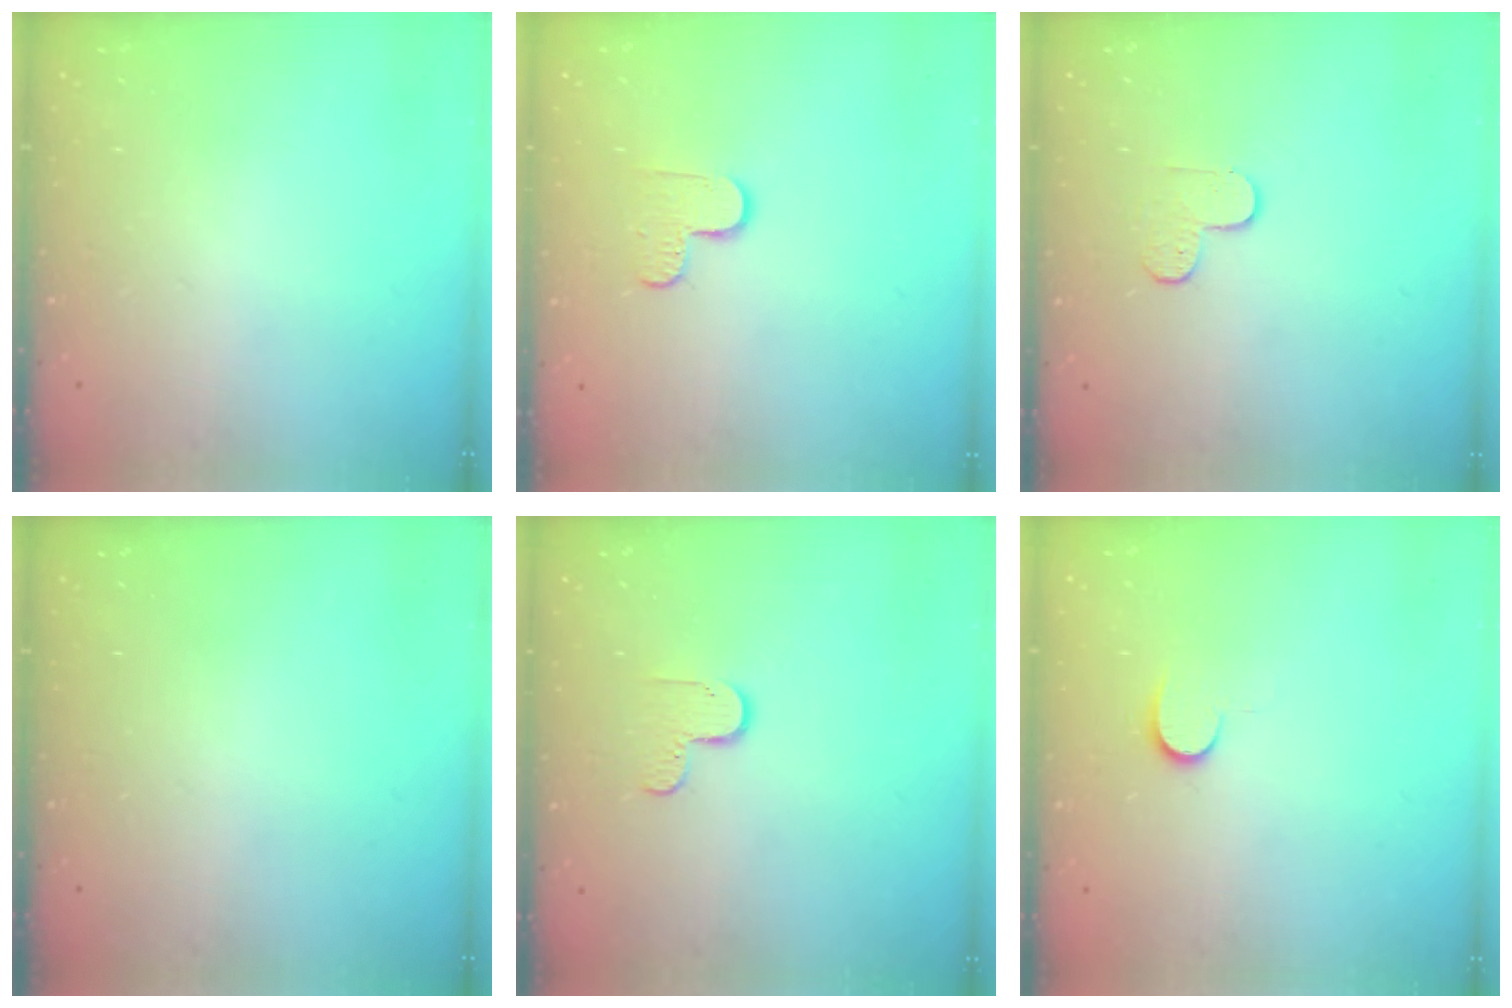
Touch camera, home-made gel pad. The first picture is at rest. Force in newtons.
{"total": 4.6, "press": 4.5, "slide": 0.5}
{"total": 4.3, "press": 4.3, "slide": 0.5}
{"total": 0.0}
{"total": 4.7, "press": 4.7, "slide": 0.5}
{"total": 5.1, "press": 5.1, "slide": 0.5}